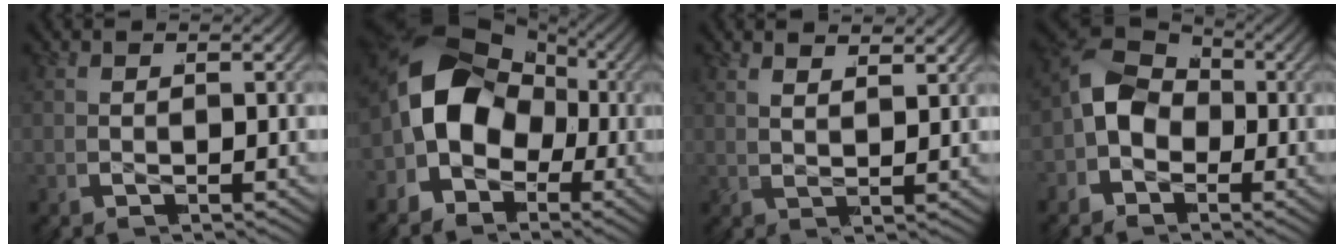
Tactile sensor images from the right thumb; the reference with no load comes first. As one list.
[{"total": 13.6, "force": [-1.5, 10.4, 8.7], "torque": [-0.173, -0.033, -0.019]}, {"total": 1.7, "force": [1.5, -0.2, 0.7], "torque": [-0.003, 0.003, 0.026]}, {"total": 9.3, "force": [0.0, 7.2, 5.9], "torque": [-0.116, -0.002, -0.014]}]